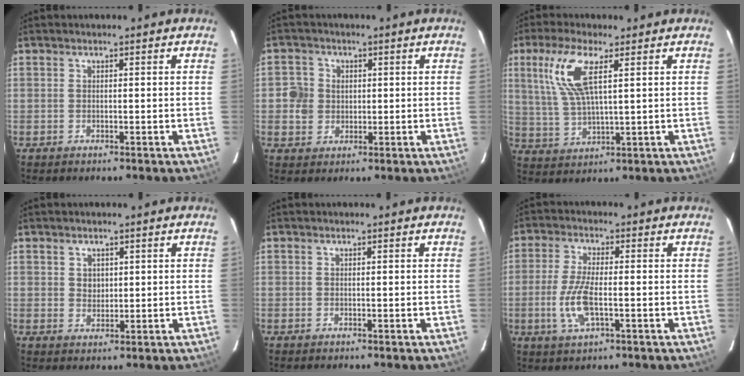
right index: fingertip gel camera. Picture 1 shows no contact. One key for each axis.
{"total": 4.5, "fx": 0.2, "fy": 4.4, "fz": 0.9, "tx": -0.006, "ty": 0.016, "tz": 0.003}
{"total": 10.3, "fx": 4.0, "fy": 2.8, "fz": 9.0, "tx": -0.194, "ty": 0.008, "tz": 0.088}
{"total": 2.4, "fx": 1.0, "fy": 2.1, "fz": 0.8, "tx": -0.008, "ty": 0.004, "tz": 0.019}
{"total": 0.0}
{"total": 7.8, "fx": -2.0, "fy": 2.5, "fz": 7.1, "tx": -0.153, "ty": -0.005, "tz": -0.041}